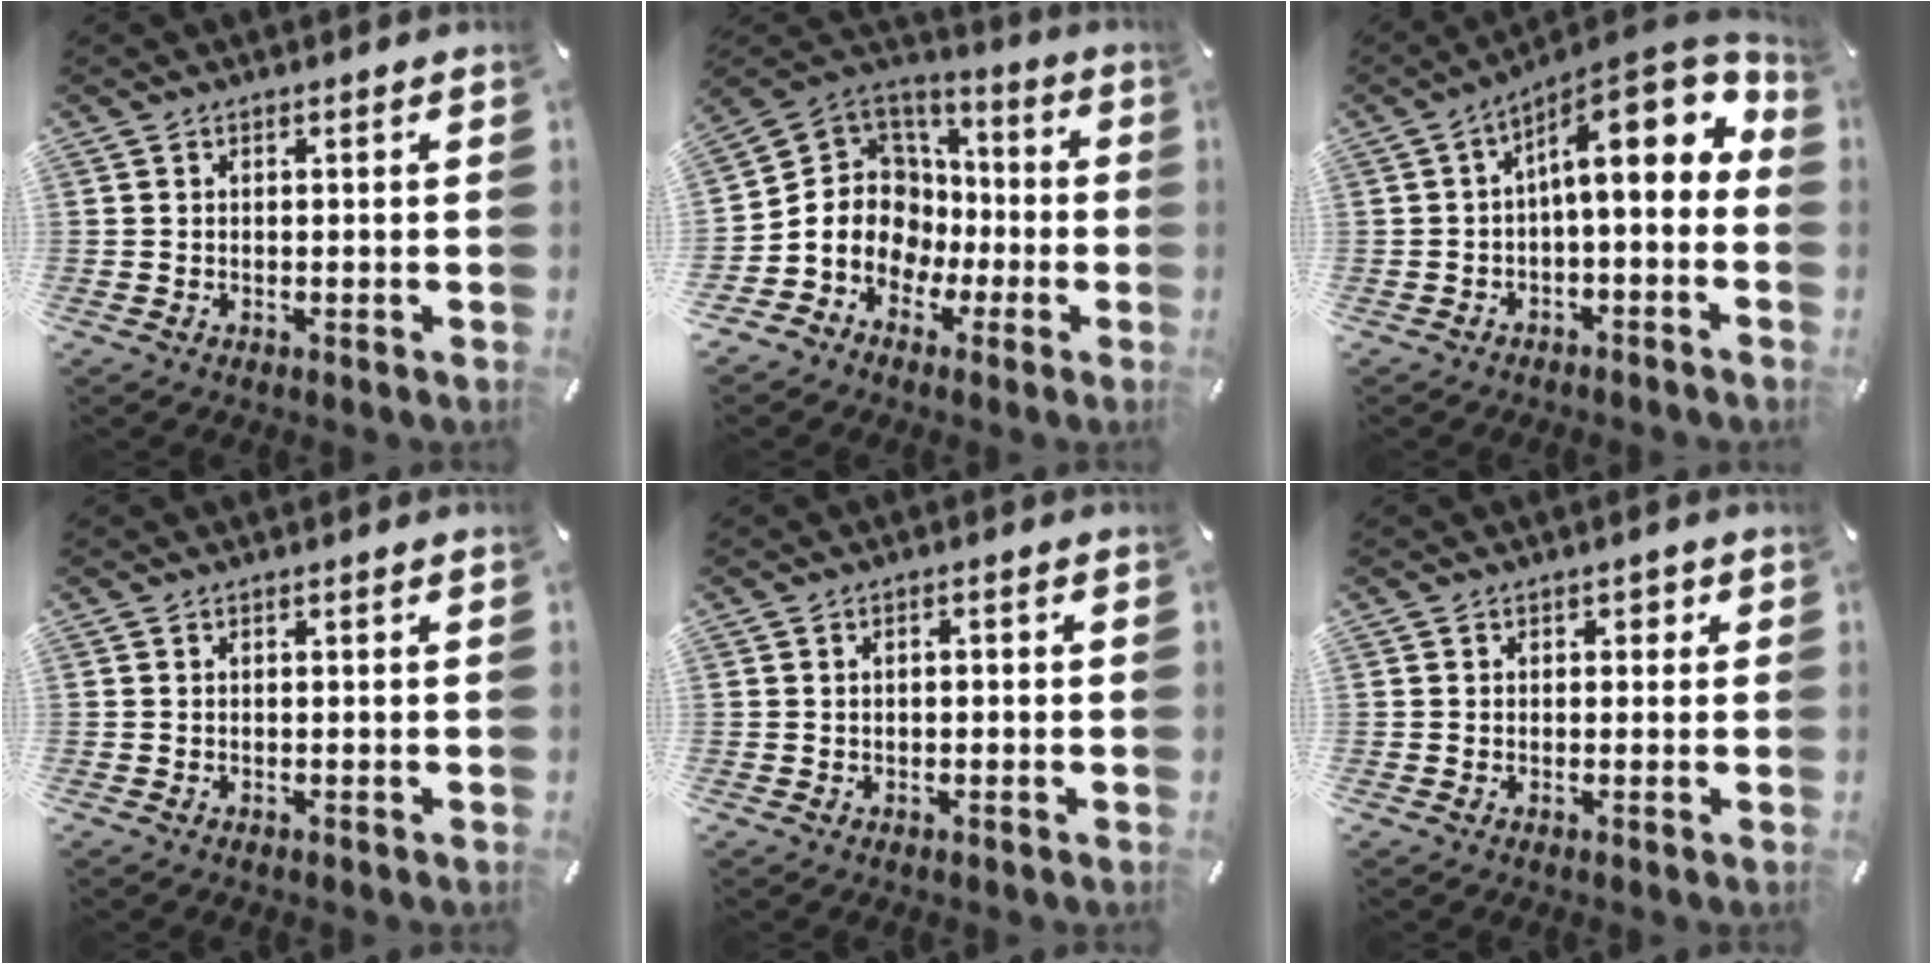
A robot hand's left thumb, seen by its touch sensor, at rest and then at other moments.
{"total": 12.2, "force": [-3.3, 11.3, 3.3], "torque": [-0.087, -0.008, -0.057]}
{"total": 13.7, "force": [4.6, 5.0, 11.9], "torque": [-0.169, -0.037, 0.071]}
{"total": 0.0}
{"total": 1.2, "force": [-0.2, 0.8, 0.9], "torque": [-0.018, 0.005, -0.007]}
{"total": 1.4, "force": [0.0, 1.2, 0.6], "torque": [-0.004, 0.006, -0.005]}